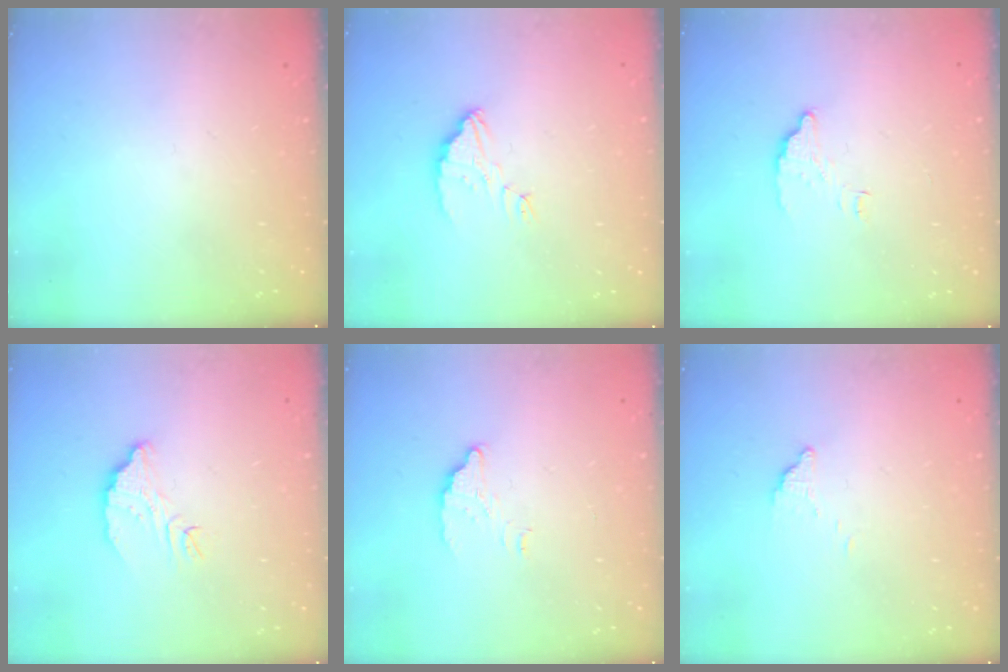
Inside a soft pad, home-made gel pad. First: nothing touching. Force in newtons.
{"total": 3.3, "press": 3.3, "slide": 0.1}
{"total": 3.6, "press": 3.6, "slide": 0.1}
{"total": 6.5, "press": 6.5, "slide": 0.4}
{"total": 3.4, "press": 3.4, "slide": 0.2}
{"total": 3.2, "press": 3.2, "slide": 0.1}